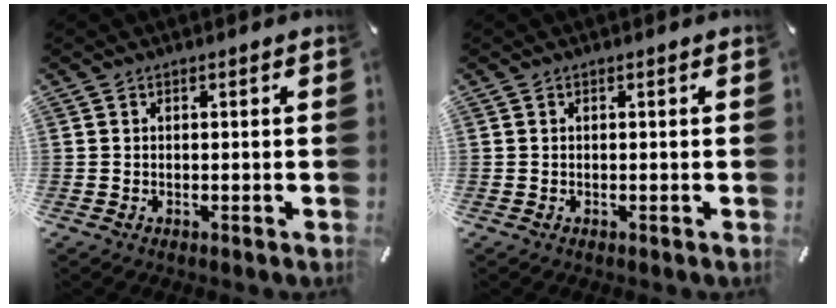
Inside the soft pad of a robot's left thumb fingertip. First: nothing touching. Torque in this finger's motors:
{"motor_torque": [0.00, 0.00, -0.03, 0.04, 0.00]}